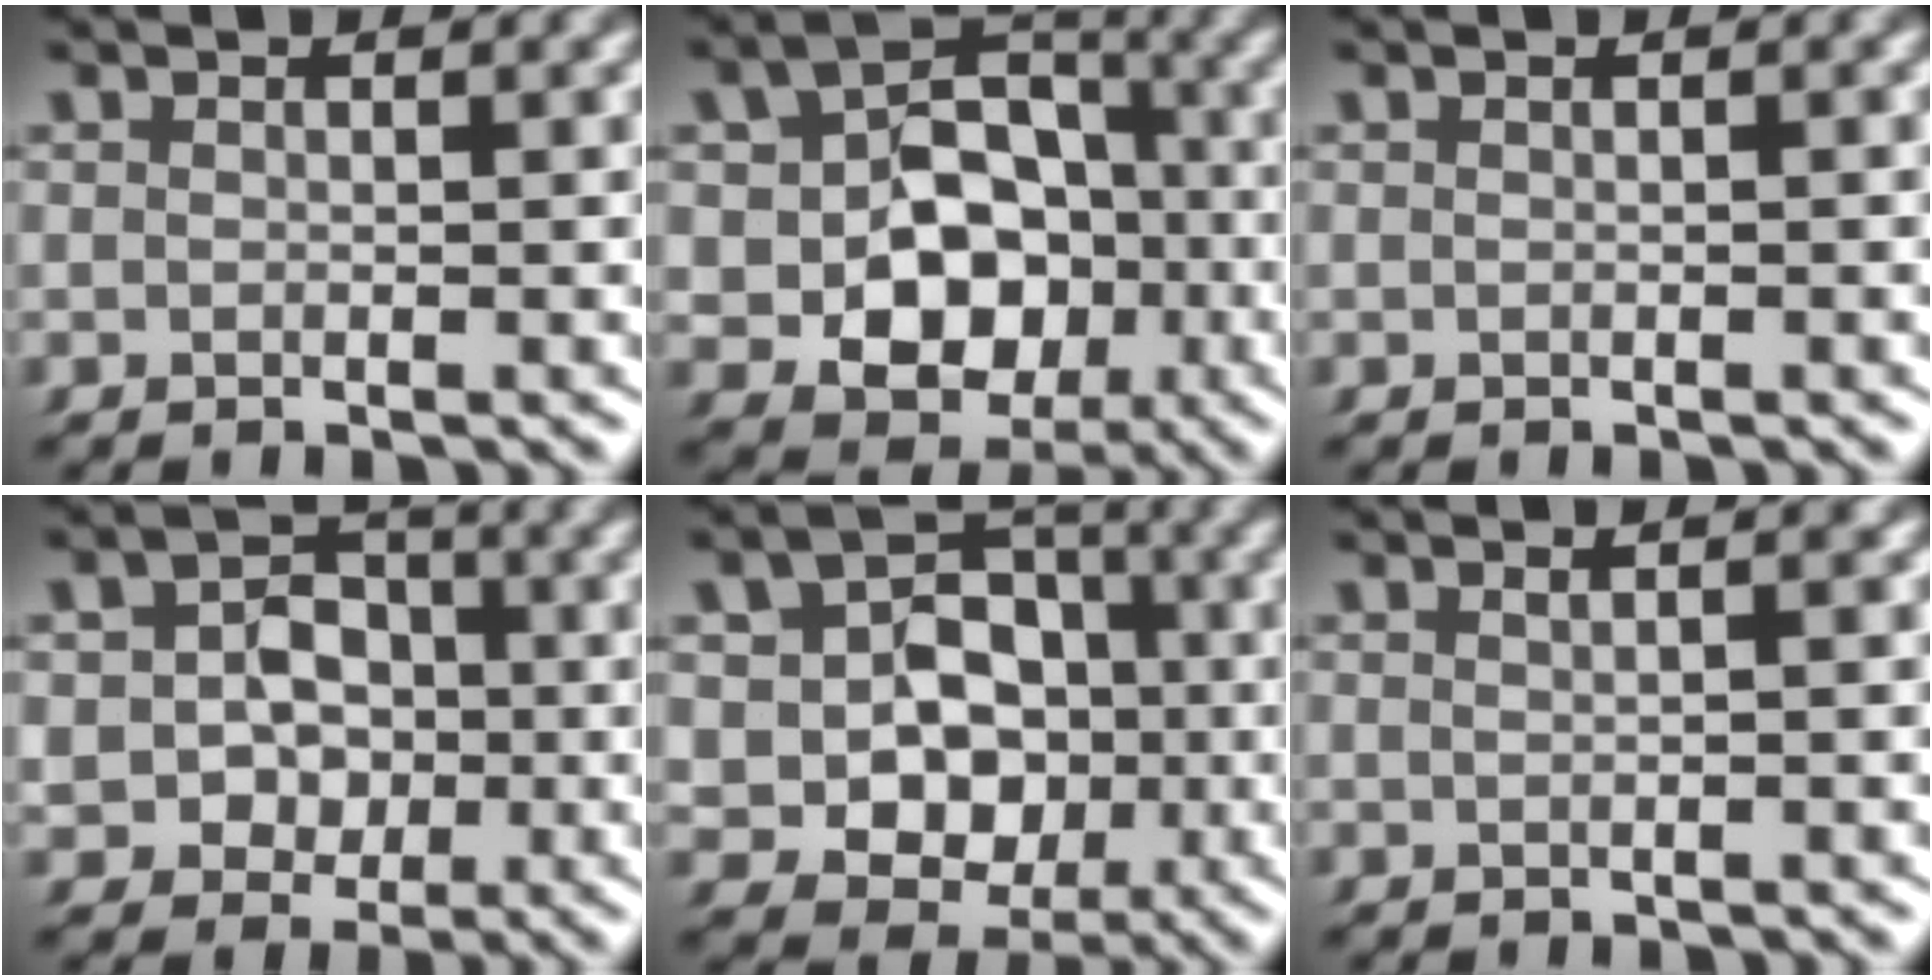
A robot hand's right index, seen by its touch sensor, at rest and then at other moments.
{"total": 10.7, "force": [-1.2, 8.9, 5.9], "torque": [-0.118, -0.036, -0.011]}
{"total": 0.0}
{"total": 6.9, "force": [-1.1, 6.1, 3.0], "torque": [-0.060, -0.016, -0.018]}
{"total": 11.0, "force": [-1.1, 9.8, 5.0], "torque": [-0.105, -0.039, -0.018]}
{"total": 1.5, "force": [0.4, 0.2, 1.4], "torque": [-0.015, 0.008, 0.003]}